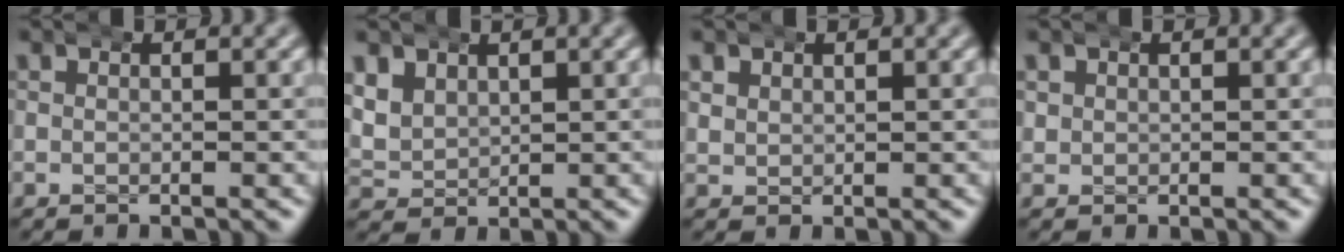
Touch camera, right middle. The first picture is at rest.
{"total": 5.1, "force": [1.1, 4.6, 1.9], "torque": [-0.071, -0.010, 0.022]}
{"total": 1.7, "force": [0.9, 1.4, 0.4], "torque": [-0.014, -0.002, 0.019]}
{"total": 1.2, "force": [0.5, 1.1, 0.2], "torque": [-0.010, 0.001, 0.011]}